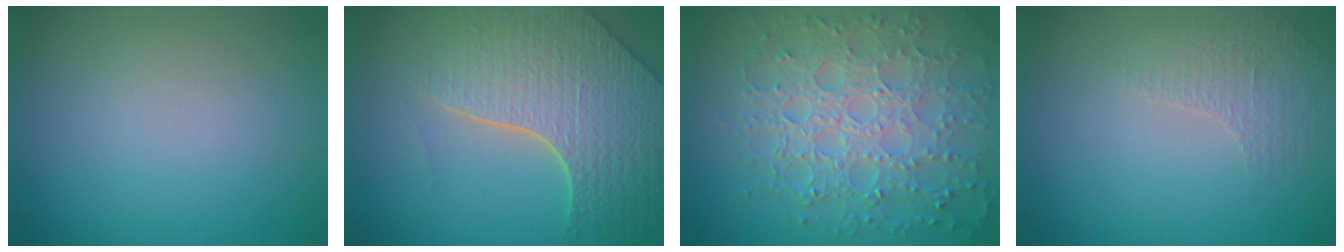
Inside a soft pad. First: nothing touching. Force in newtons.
{"total": 7.8, "press": 5.7, "slide": 5.4}
{"total": 8.0, "press": 5.6, "slide": 5.6}
{"total": 1.1, "press": 0.7, "slide": 0.8}